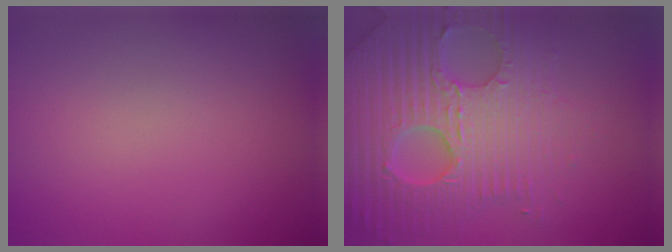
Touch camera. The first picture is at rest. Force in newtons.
{"total": 7.1, "press": 6.8, "slide": 1.8}